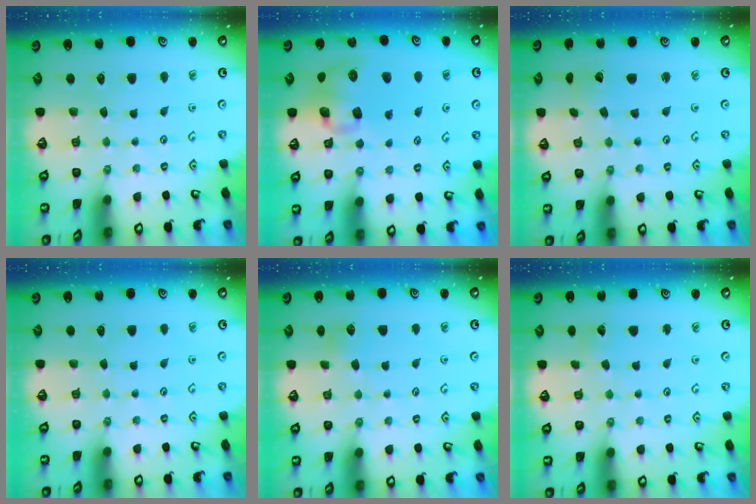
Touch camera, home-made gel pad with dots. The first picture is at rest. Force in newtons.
{"total": 10.6, "press": 10.5, "slide": 1.5}
{"total": 1.9, "press": 1.9, "slide": 0.1}
{"total": 0.0}
{"total": 4.3, "press": 4.3, "slide": 0.5}
{"total": 2.3, "press": 2.3, "slide": 0.1}